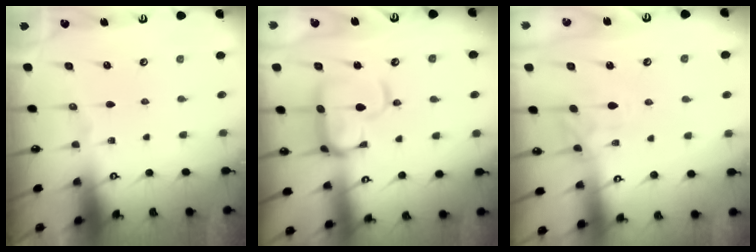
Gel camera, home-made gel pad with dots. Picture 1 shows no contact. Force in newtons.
{"total": 10.0, "press": 9.9, "slide": 1.3}
{"total": 0.0}